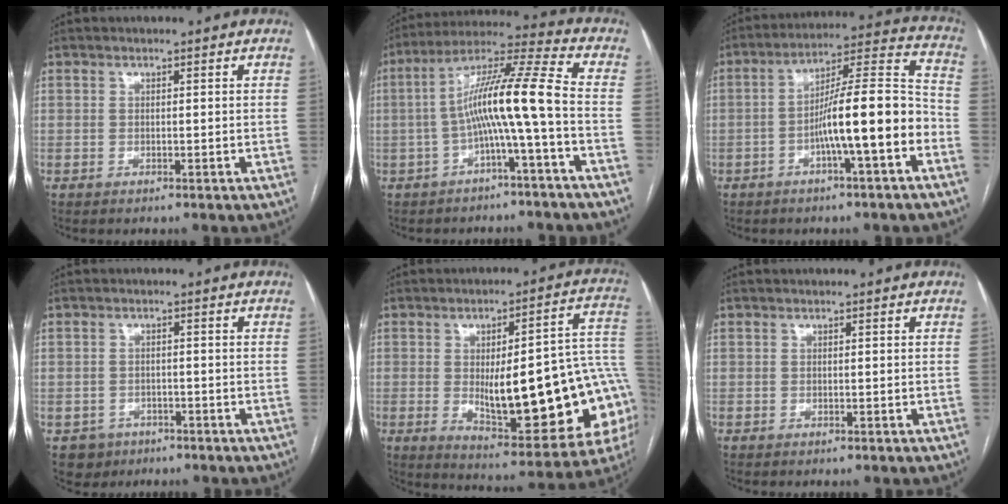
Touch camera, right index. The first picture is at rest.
{"total": 11.6, "force": [-2.2, -0.8, 11.4], "torque": [-0.196, 0.035, -0.043]}
{"total": 12.9, "force": [-4.2, 1.0, 12.2], "torque": [-0.195, 0.026, -0.065]}
{"total": 3.7, "force": [-1.9, 3.1, 0.0], "torque": [0.004, 0.010, -0.028]}
{"total": 25.9, "force": [-3.2, 6.6, 24.8], "torque": [-0.259, 0.020, -0.022]}
{"total": 0.0}